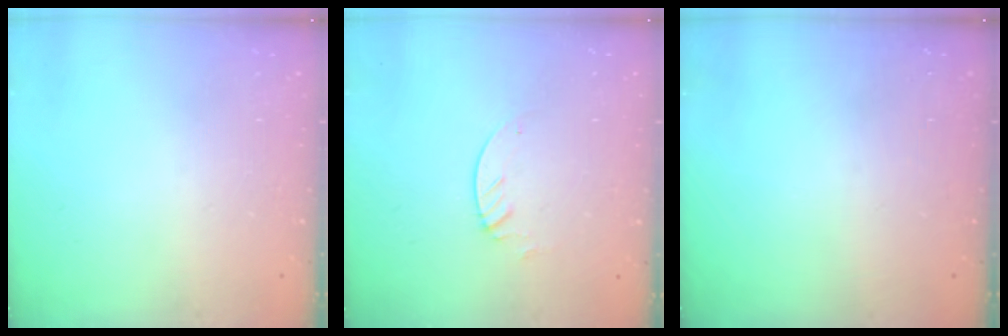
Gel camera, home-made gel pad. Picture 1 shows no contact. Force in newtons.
{"total": 2.3, "press": 2.3, "slide": 0.2}
{"total": 0.0}